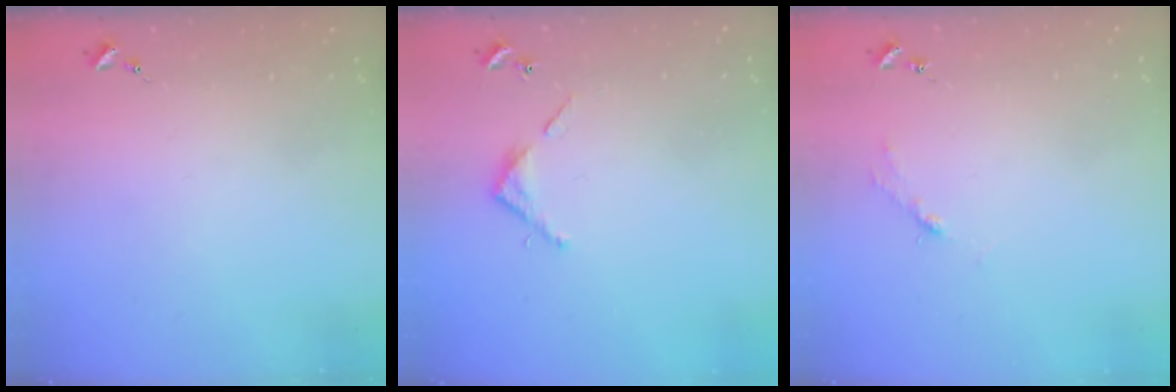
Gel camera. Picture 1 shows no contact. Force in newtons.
{"total": 3.5, "press": 3.5, "slide": 0.2}
{"total": 2.7, "press": 2.7, "slide": 0.4}